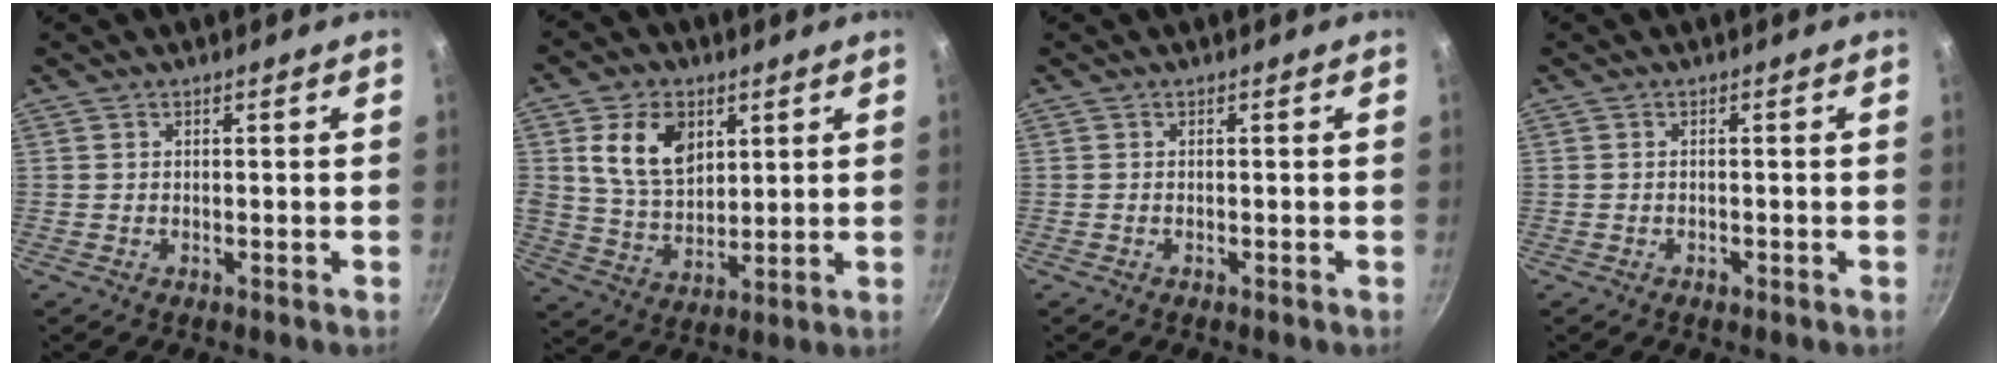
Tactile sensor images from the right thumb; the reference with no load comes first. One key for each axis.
{"total": 12.1, "fx": 4.2, "fy": 8.3, "fz": 7.7, "tx": -0.116, "ty": -0.020, "tz": 0.080}
{"total": 0.0}
{"total": 0.8, "fx": -0.5, "fy": 0.5, "fz": 0.4, "tx": -0.009, "ty": 0.003, "tz": -0.007}